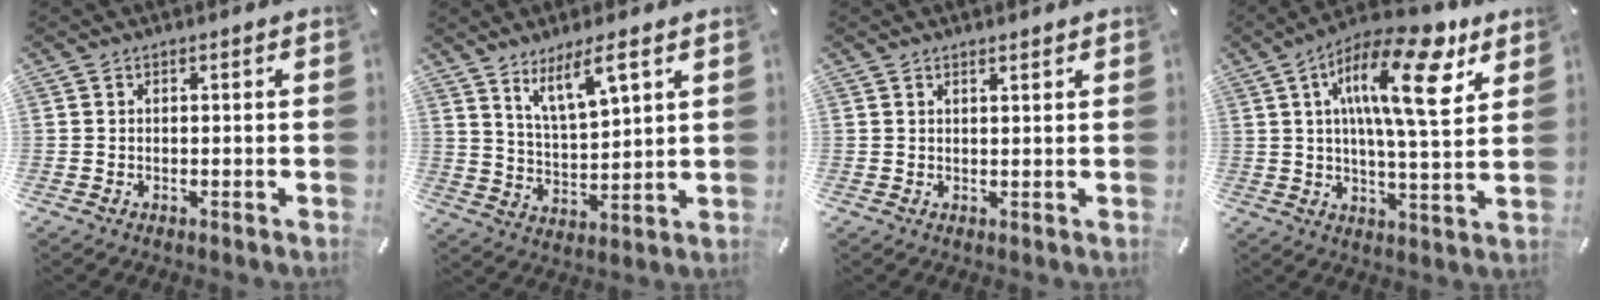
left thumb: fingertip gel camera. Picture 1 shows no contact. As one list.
[{"total": 9.2, "force": [6.8, 2.4, 5.8], "torque": [-0.115, -0.028, 0.122]}, {"total": 1.0, "force": [1.0, -0.1, 0.3], "torque": [-0.007, -0.003, 0.018]}, {"total": 19.4, "force": [8.4, 6.6, 16.2], "torque": [-0.258, -0.027, 0.131]}]